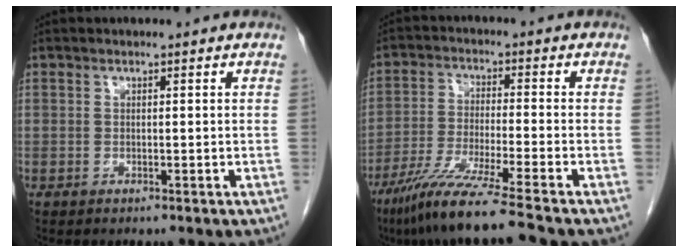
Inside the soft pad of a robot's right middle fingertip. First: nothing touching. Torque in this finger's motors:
{"motor_torque": [1.33, -0.81, 0.23, 0.12]}